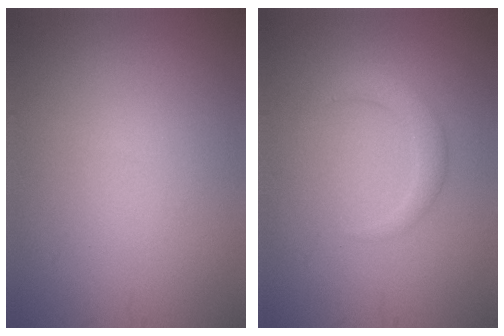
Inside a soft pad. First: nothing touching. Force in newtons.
{"total": 2.2, "press": 2.2, "slide": 0.2}